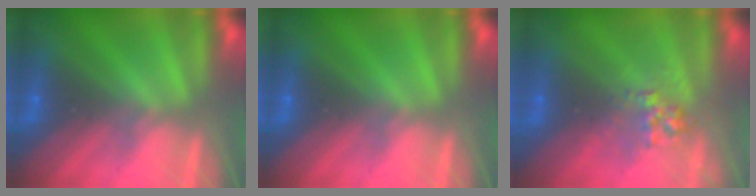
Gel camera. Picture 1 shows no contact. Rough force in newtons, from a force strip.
{"total": 0.0}
{"total": 2.6}